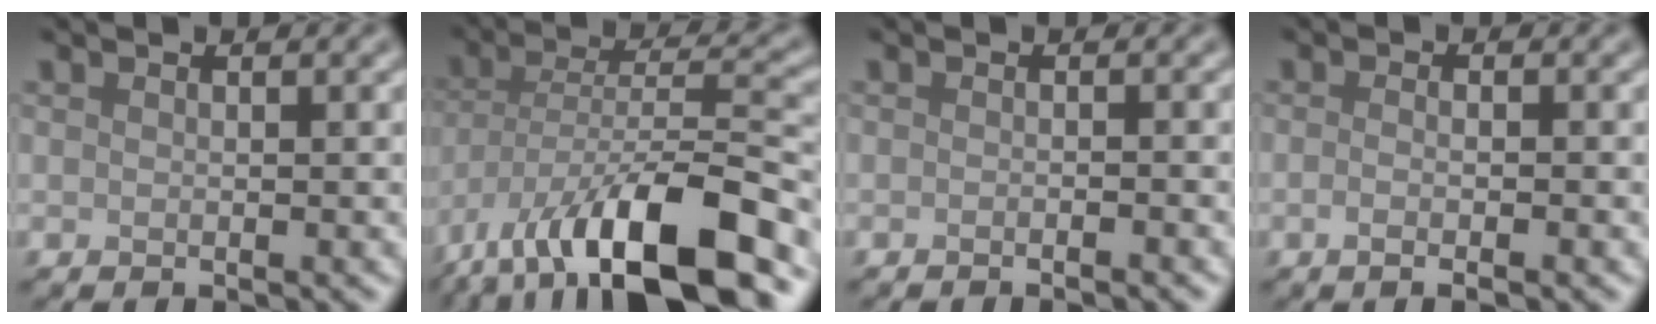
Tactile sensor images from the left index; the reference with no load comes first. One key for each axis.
{"total": 13.9, "fx": -8.4, "fy": 4.7, "fz": 9.9, "tx": -0.162, "ty": -0.006, "tz": -0.148}
{"total": 1.0, "fx": -0.7, "fy": 0.2, "fz": 0.8, "tx": -0.009, "ty": -0.003, "tz": -0.015}
{"total": 2.1, "fx": -0.7, "fy": 0.8, "fz": 1.9, "tx": -0.017, "ty": -0.004, "tz": -0.016}